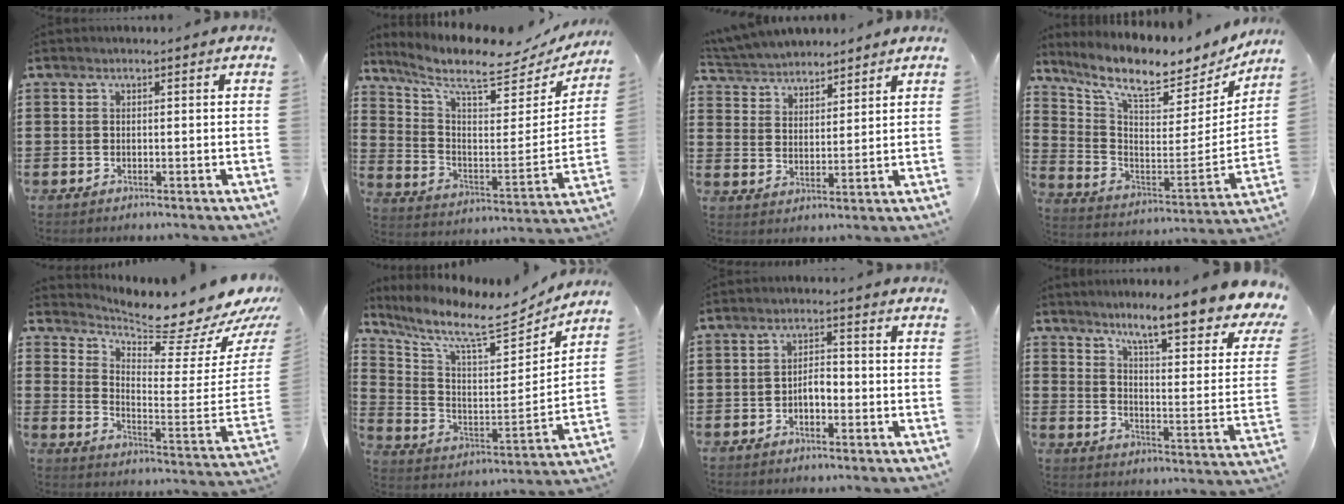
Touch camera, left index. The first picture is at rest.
{"total": 9.4, "force": [7.6, 2.2, 5.2], "torque": [-0.128, -0.049, 0.125]}
{"total": 4.9, "force": [4.8, 1.0, 0.1], "torque": [-0.024, -0.016, 0.087]}
{"total": 9.2, "force": [7.9, 1.9, 4.3], "torque": [-0.114, -0.063, 0.131]}
{"total": 7.2, "force": [6.7, 0.8, 2.4], "torque": [-0.052, -0.079, 0.105]}
{"total": 9.7, "force": [8.2, 1.8, 4.9], "torque": [-0.123, -0.053, 0.133]}
{"total": 2.8, "force": [-1.0, 1.3, 2.3], "torque": [-0.044, 0.008, -0.022]}
{"total": 8.7, "force": [6.8, -0.1, 5.5], "torque": [-0.109, -0.055, 0.102]}